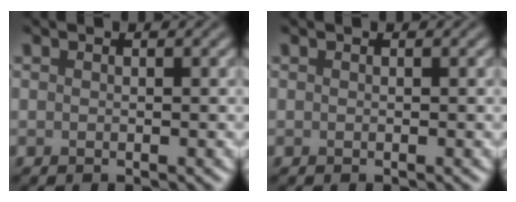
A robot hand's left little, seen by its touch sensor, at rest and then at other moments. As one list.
[{"total": 0.0}]